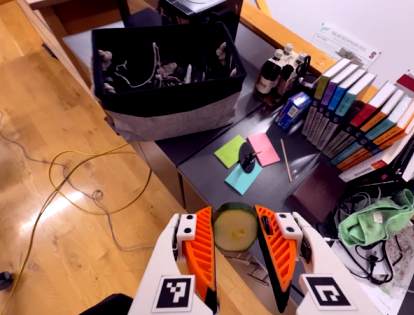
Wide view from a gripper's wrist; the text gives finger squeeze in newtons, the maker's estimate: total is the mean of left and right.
{"total": 10.2, "left": 10.6, "right": 9.8}